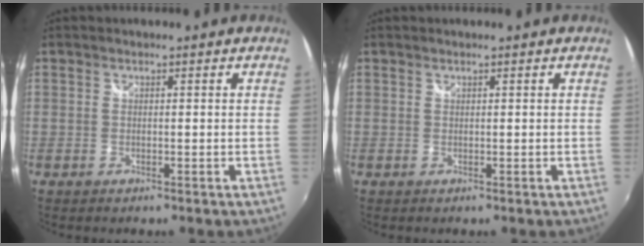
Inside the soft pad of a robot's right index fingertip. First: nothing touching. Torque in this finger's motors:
{"motor_torque": [0.13, 0.17, 0.13, 0.01]}